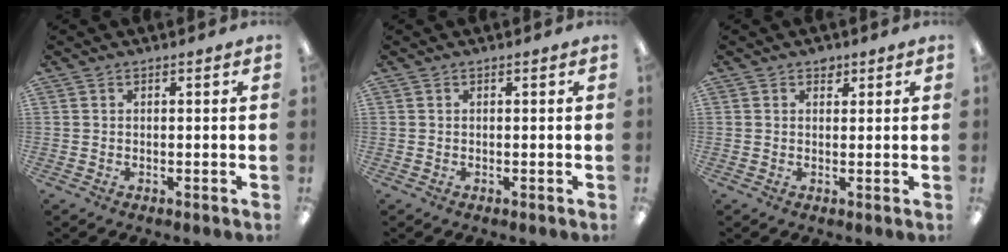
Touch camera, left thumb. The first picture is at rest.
{"total": 0.0}
{"total": 2.0, "force": [1.5, 1.3, 0.5], "torque": [0.006, -0.005, 0.024]}